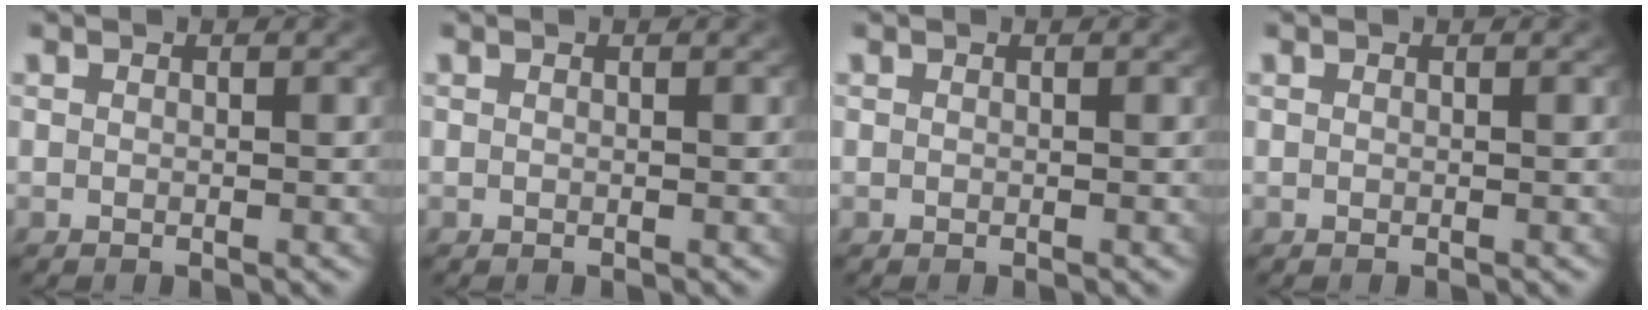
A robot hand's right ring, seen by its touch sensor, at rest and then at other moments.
{"total": 0.0}
{"total": 0.0}
{"total": 0.0}